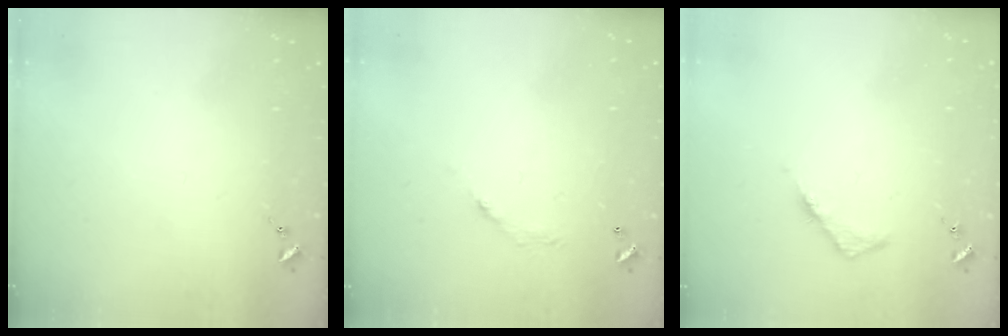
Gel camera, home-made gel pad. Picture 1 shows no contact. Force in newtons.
{"total": 5.7, "press": 5.7, "slide": 0.4}
{"total": 4.1, "press": 4.0, "slide": 0.5}